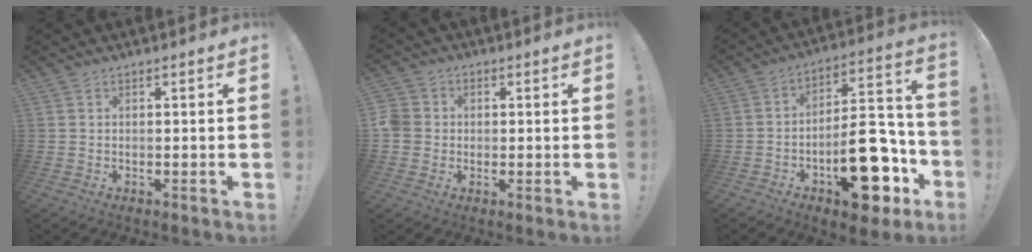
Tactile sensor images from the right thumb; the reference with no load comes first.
{"total": 5.6, "force": [-0.3, 5.1, 2.2], "torque": [-0.056, 0.014, -0.004]}
{"total": 20.3, "force": [-8.4, 9.8, 15.8], "torque": [-0.199, 0.065, -0.120]}